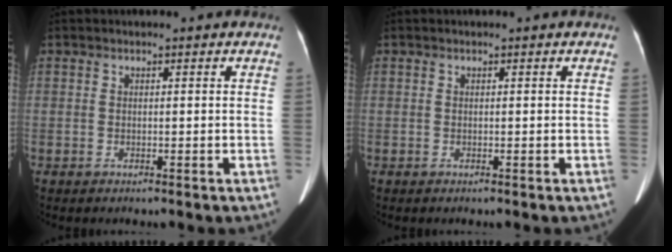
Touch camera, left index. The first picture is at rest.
{"total": 0.0}